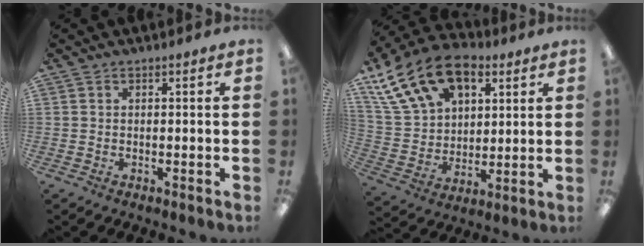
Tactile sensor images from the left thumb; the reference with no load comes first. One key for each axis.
{"total": 19.4, "fx": 11.4, "fy": 12.3, "fz": 9.9, "tx": -0.190, "ty": -0.046, "tz": 0.212}